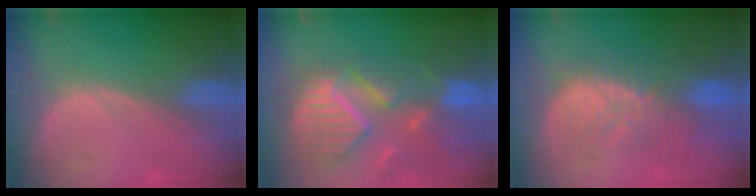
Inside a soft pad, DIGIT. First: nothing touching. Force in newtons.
{"total": 11.9, "press": 10.4, "slide": 5.7}
{"total": 10.0, "press": 8.8, "slide": 4.6}